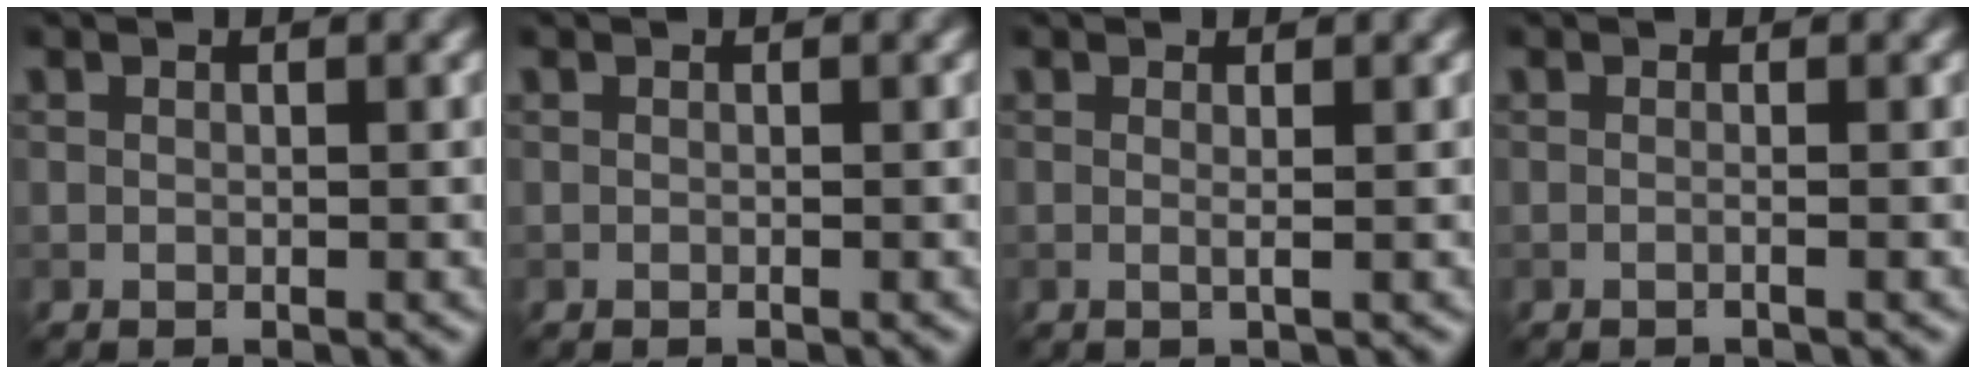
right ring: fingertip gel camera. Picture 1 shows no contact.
{"total": 0.0}
{"total": 1.0, "force": [0.2, 0.3, 1.0], "torque": [-0.013, -0.007, -0.011]}
{"total": 1.2, "force": [0.1, 0.6, 1.0], "torque": [0.006, -0.012, -0.022]}